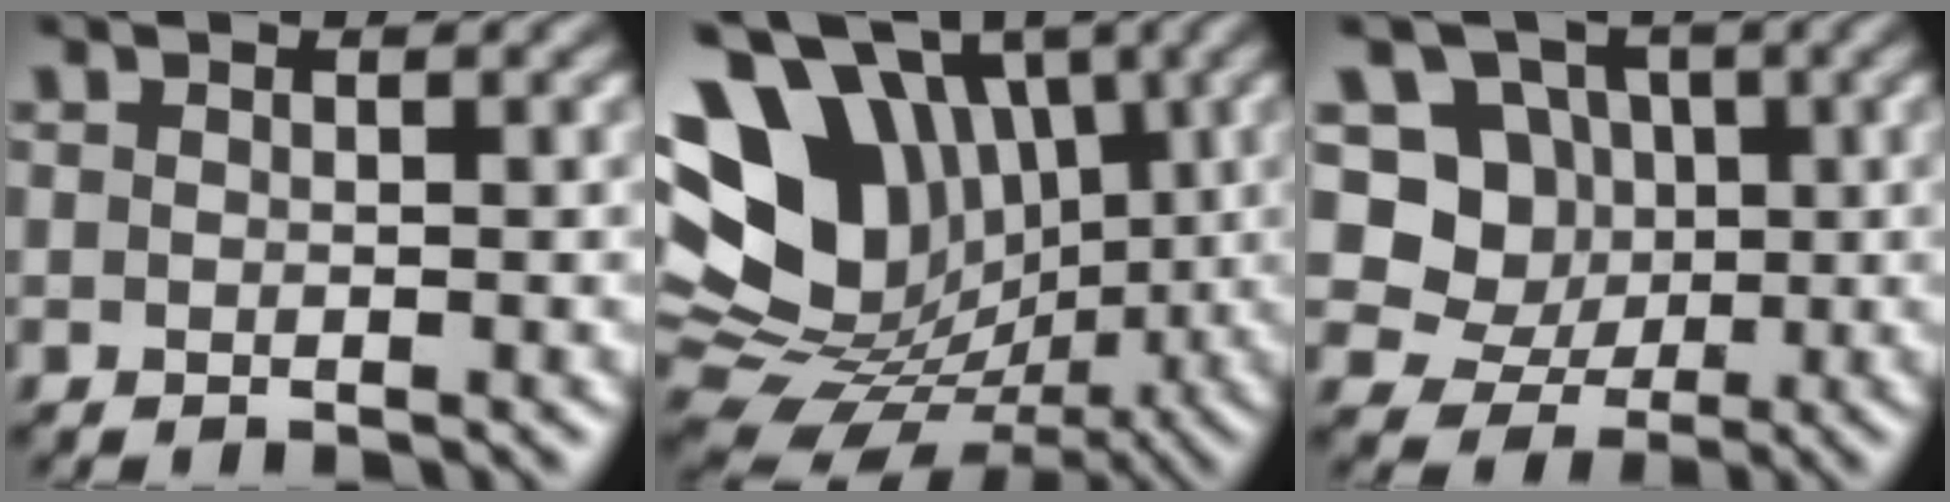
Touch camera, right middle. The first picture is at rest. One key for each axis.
{"total": 14.7, "fx": 2.9, "fy": 11.7, "fz": 8.5, "tx": -0.176, "ty": 0.016, "tz": 0.055}
{"total": 4.7, "fx": 0.8, "fy": 4.4, "fz": 1.2, "tx": -0.014, "ty": 0.000, "tz": 0.005}